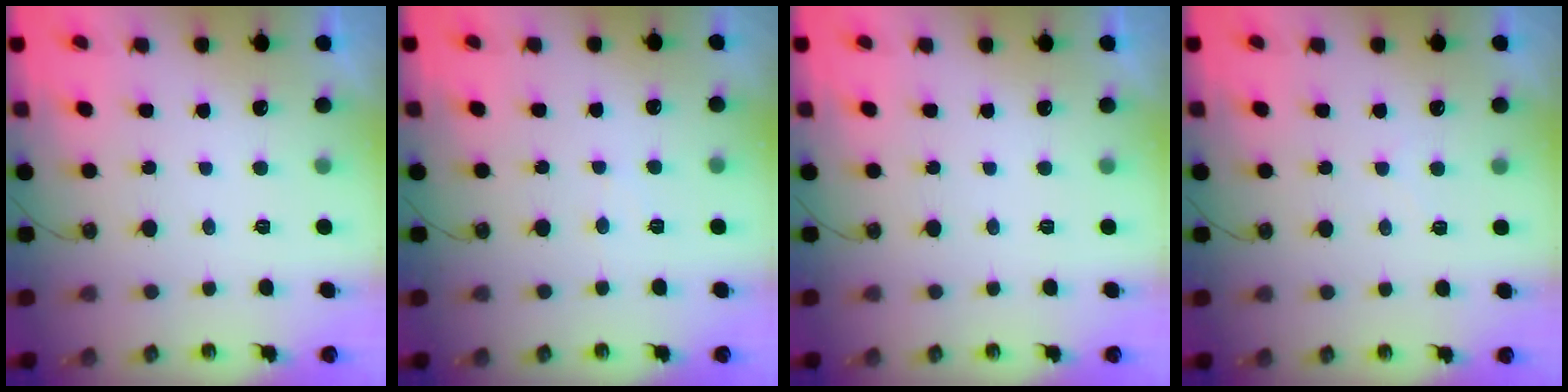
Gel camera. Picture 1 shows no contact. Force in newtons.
{"total": 3.6, "press": 3.5, "slide": 0.5}
{"total": 0.0}
{"total": 2.9, "press": 2.9, "slide": 0.5}